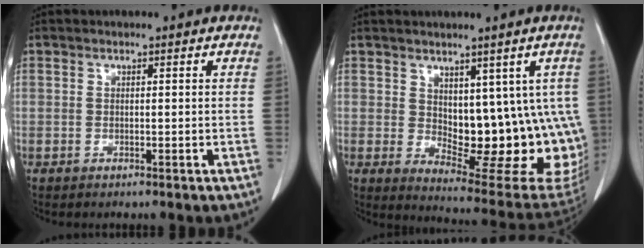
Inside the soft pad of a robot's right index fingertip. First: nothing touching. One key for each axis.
{"total": 15.4, "fx": 0.8, "fy": 7.6, "fz": 13.3, "tx": -0.145, "ty": -0.007, "tz": 0.032}